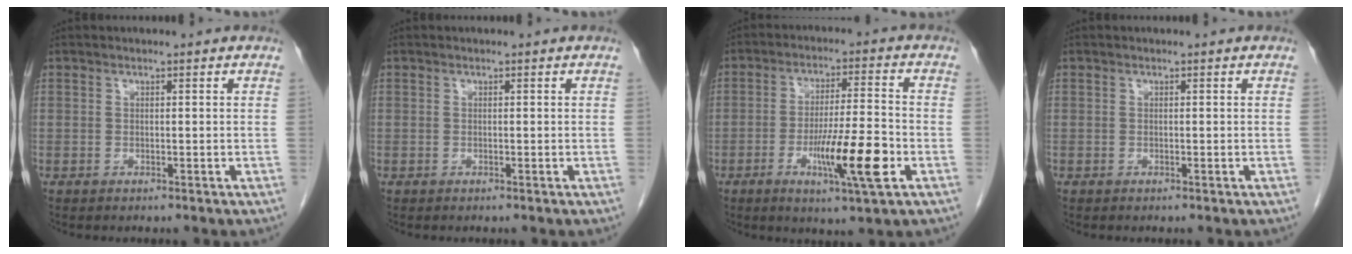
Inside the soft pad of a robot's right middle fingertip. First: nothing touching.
{"total": 0.0}
{"total": 10.8, "force": [-3.9, 0.4, 10.1], "torque": [-0.173, -0.015, -0.066]}
{"total": 0.0}